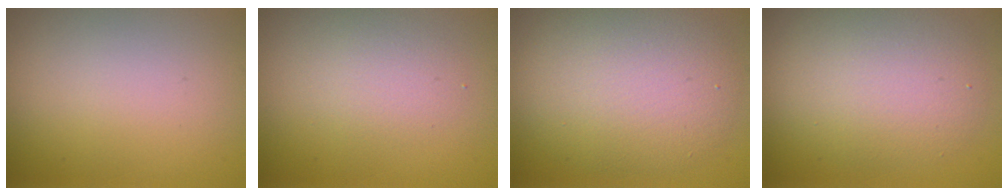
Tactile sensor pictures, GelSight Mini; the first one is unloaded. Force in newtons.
{"total": 2.1, "press": 2.1, "slide": 0.0}
{"total": 7.5, "press": 7.5, "slide": 0.4}
{"total": 5.8, "press": 5.8, "slide": 0.2}